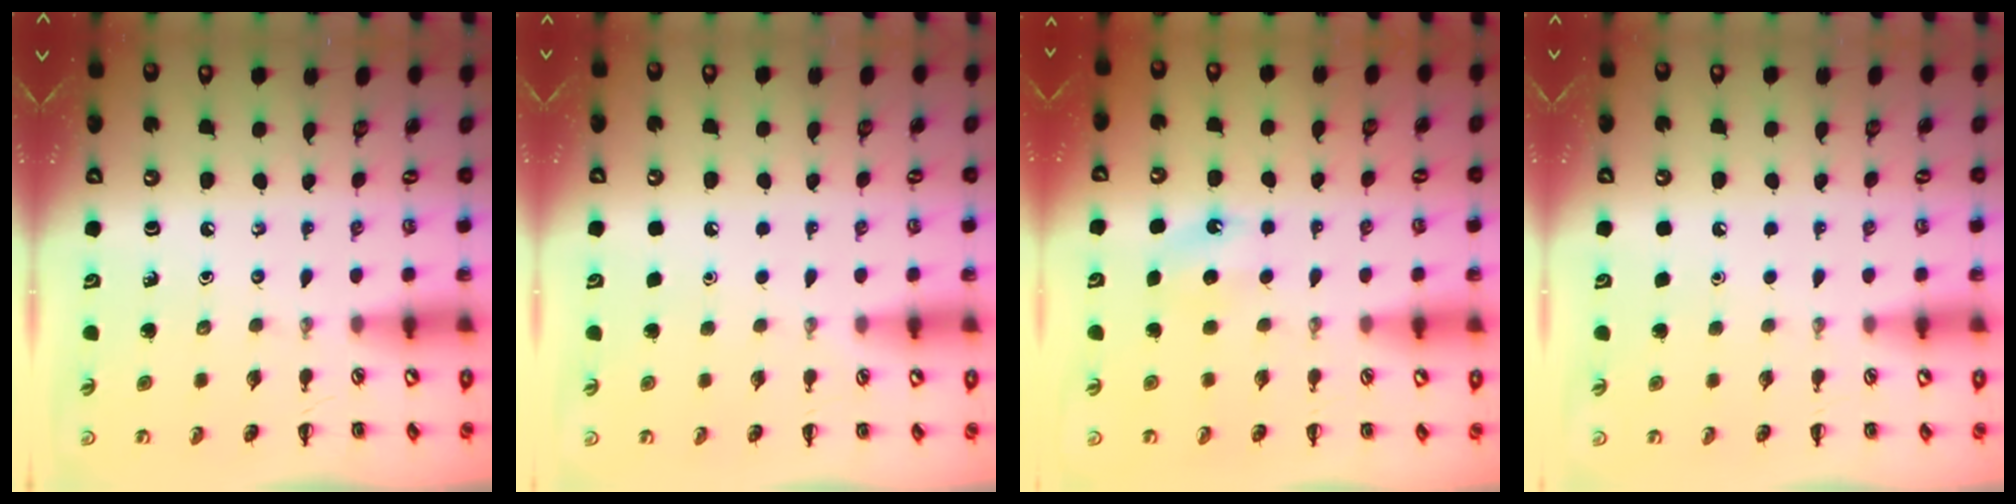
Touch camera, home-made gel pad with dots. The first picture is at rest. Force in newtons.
{"total": 1.6, "press": 1.6, "slide": 0.1}
{"total": 5.1, "press": 4.9, "slide": 1.3}
{"total": 1.7, "press": 1.7, "slide": 0.1}